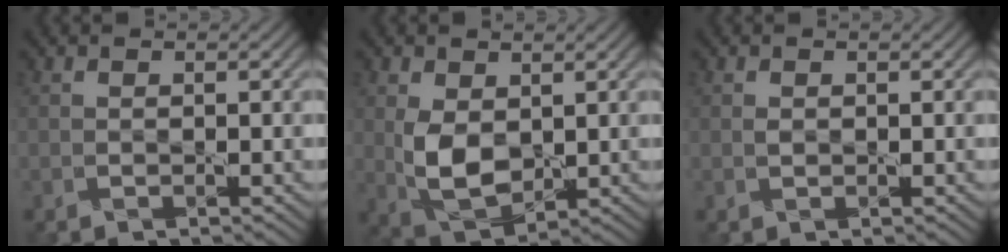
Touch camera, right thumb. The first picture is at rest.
{"total": 6.0, "force": [0.6, 3.9, 4.6], "torque": [-0.106, -0.009, 0.017]}
{"total": 0.5, "force": [0.1, 0.4, 0.3], "torque": [-0.008, -0.001, 0.001]}